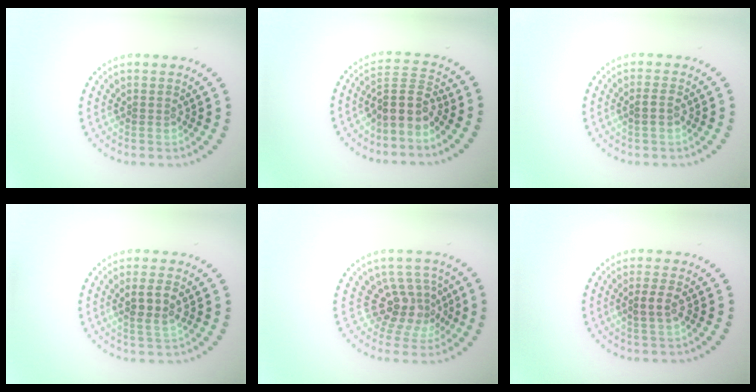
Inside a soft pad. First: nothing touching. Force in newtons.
{"total": 3.2, "press": 2.5, "slide": 2.0}
{"total": 0.8, "press": 0.8, "slide": 0.2}
{"total": 2.6, "press": 2.4, "slide": 1.0}
{"total": 4.0, "press": 2.9, "slide": 2.8}
{"total": 1.7, "press": 1.6, "slide": 0.5}